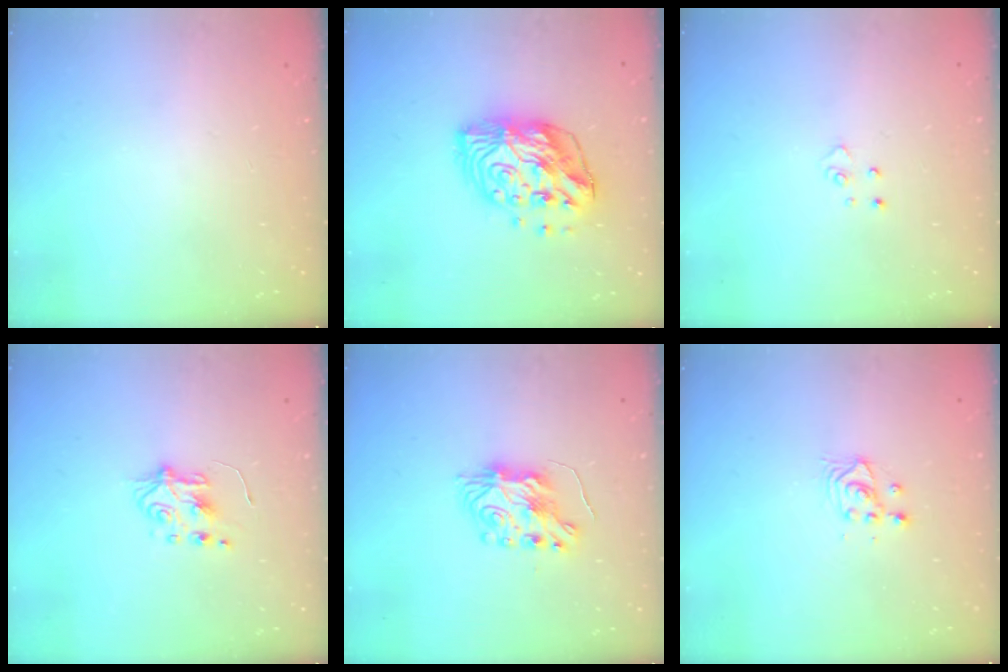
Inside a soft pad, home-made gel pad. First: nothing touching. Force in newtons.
{"total": 13.7, "press": 13.6, "slide": 1.2}
{"total": 4.0, "press": 4.0, "slide": 0.4}
{"total": 5.8, "press": 5.8, "slide": 0.6}
{"total": 7.5, "press": 7.5, "slide": 0.6}
{"total": 3.4, "press": 3.4, "slide": 0.4}